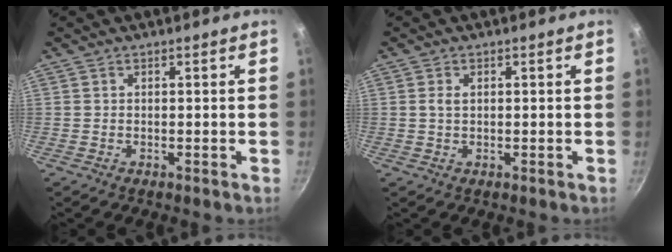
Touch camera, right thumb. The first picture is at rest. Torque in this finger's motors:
{"motor_torque": [-0.01, -0.02, 0.16, 0.49, 0.02]}